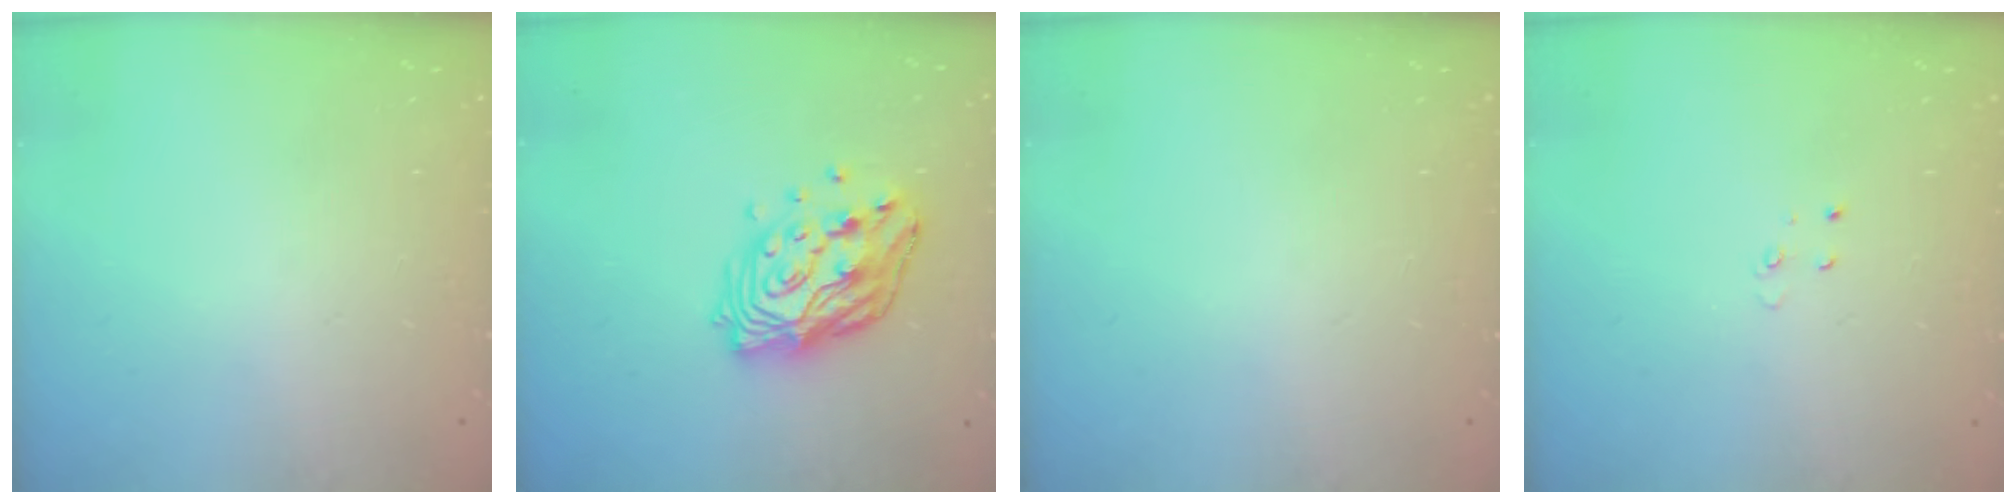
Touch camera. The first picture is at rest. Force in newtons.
{"total": 15.5, "press": 15.4, "slide": 1.4}
{"total": 0.0}
{"total": 3.0, "press": 2.9, "slide": 0.3}